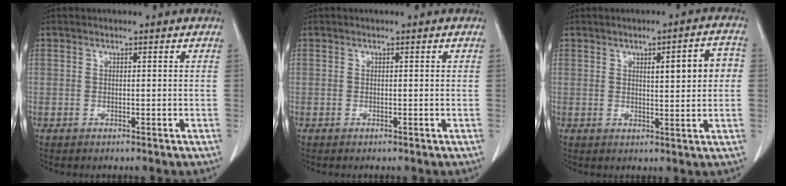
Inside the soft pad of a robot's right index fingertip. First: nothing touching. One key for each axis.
{"total": 0.0}
{"total": 6.4, "fx": 1.2, "fy": 1.3, "fz": 6.1, "tx": -0.085, "ty": 0.015, "tz": 0.018}